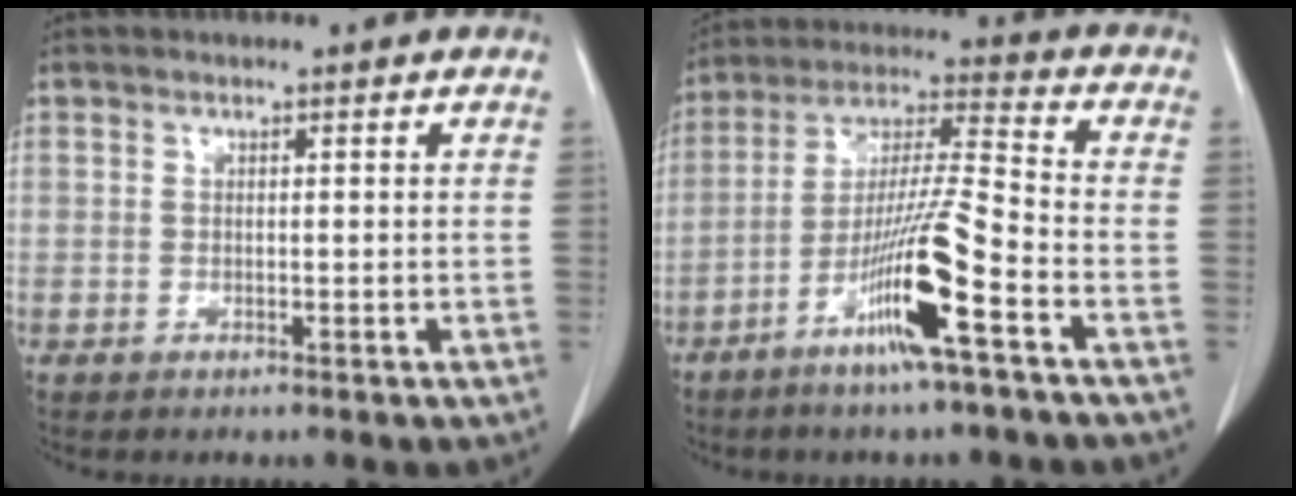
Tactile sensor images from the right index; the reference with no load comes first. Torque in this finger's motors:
{"motor_torque": [1.61, -0.53, 0.70, 0.16]}